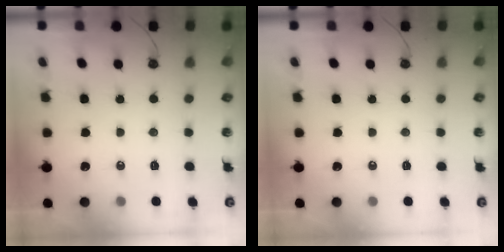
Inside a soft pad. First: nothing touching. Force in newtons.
{"total": 0.0}